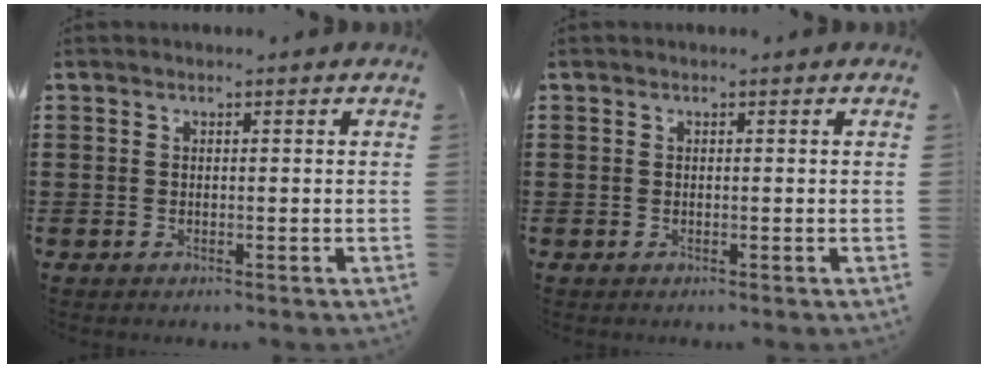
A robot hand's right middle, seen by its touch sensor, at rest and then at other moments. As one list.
[{"total": 0.0}]